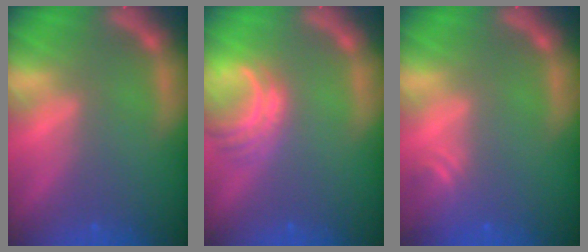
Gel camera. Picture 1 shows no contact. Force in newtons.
{"total": 4.0}
{"total": 2.4}